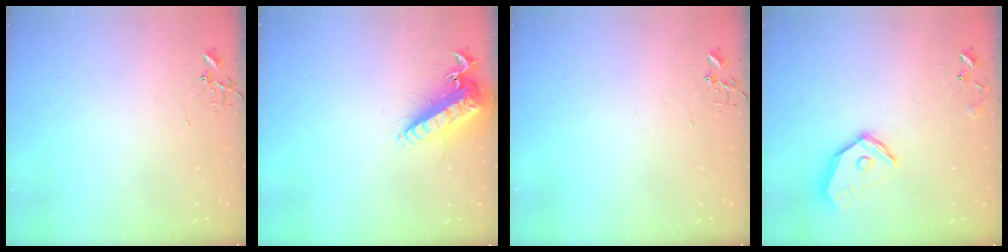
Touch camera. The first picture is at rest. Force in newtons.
{"total": 15.3, "press": 15.0, "slide": 3.0}
{"total": 0.0}
{"total": 14.1, "press": 13.9, "slide": 2.0}